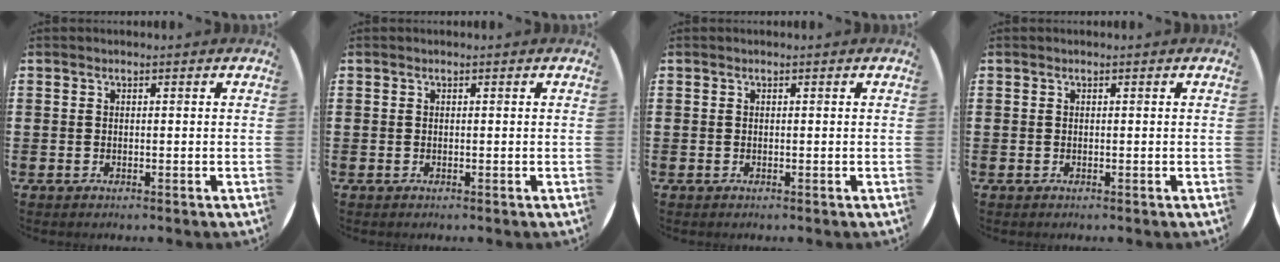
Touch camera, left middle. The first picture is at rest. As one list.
[{"total": 0.0}, {"total": 0.0}, {"total": 0.0}]